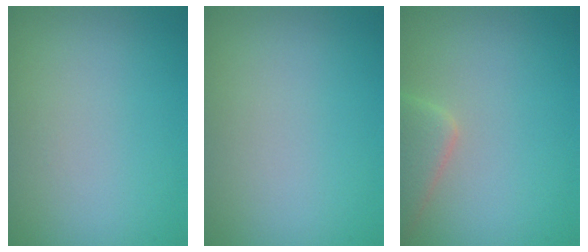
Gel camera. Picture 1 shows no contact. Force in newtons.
{"total": 0.0}
{"total": 3.3, "press": 3.3, "slide": 0.3}